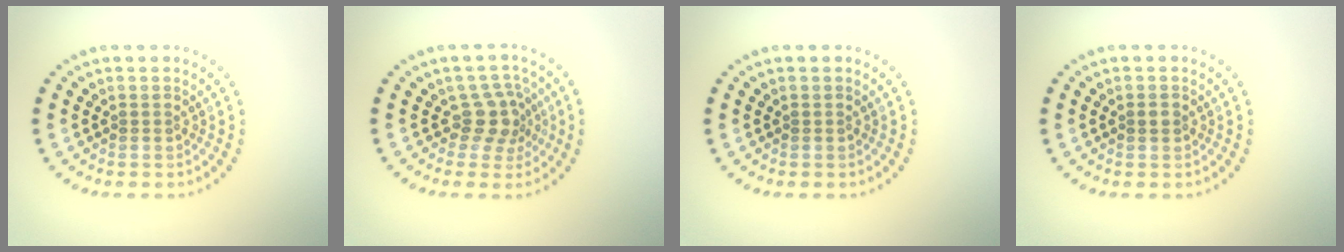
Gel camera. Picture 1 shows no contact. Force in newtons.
{"total": 2.9, "press": 2.2, "slide": 1.9}
{"total": 0.0}
{"total": 0.9, "press": 0.9, "slide": 0.1}